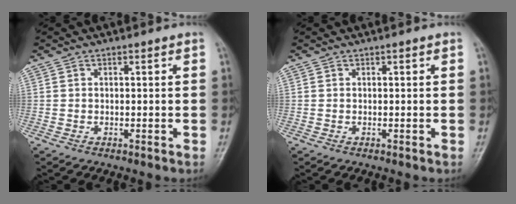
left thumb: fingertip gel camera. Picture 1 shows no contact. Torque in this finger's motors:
{"motor_torque": [0.03, 0.03, -0.03, -0.06, 0.00]}